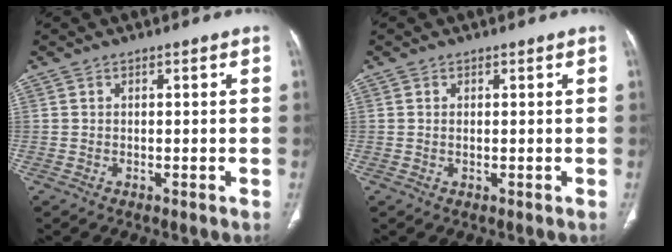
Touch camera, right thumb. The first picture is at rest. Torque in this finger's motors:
{"motor_torque": [-0.20, 0.30, 0.05, 0.37, -0.05]}